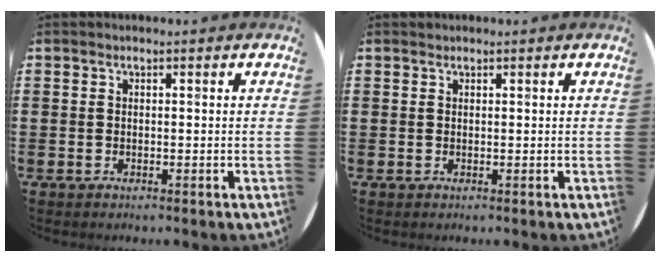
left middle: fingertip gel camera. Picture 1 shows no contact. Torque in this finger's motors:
{"motor_torque": [0.47, -0.41, 0.01, 0.01]}